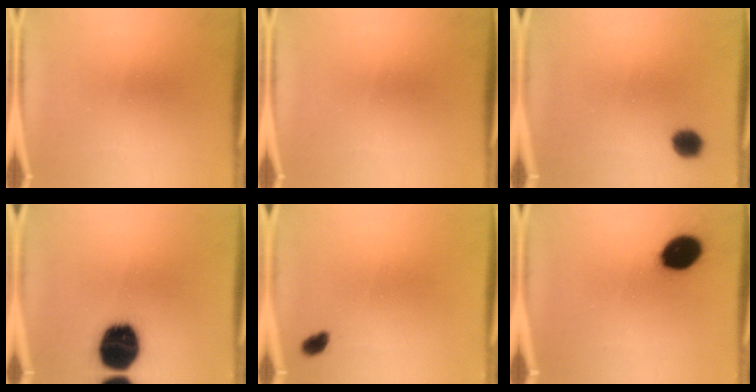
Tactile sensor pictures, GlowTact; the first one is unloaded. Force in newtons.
{"total": 0.0}
{"total": 4.1}
{"total": 18.2}
{"total": 1.8}
{"total": 11.4}